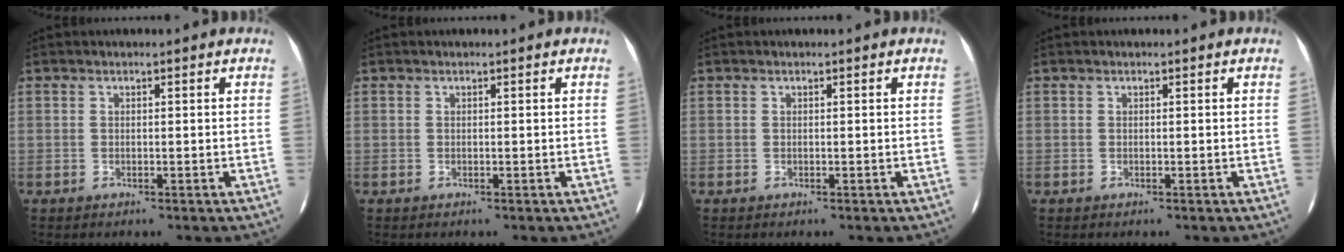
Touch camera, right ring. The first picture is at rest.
{"total": 0.0}
{"total": 0.0}
{"total": 0.0}